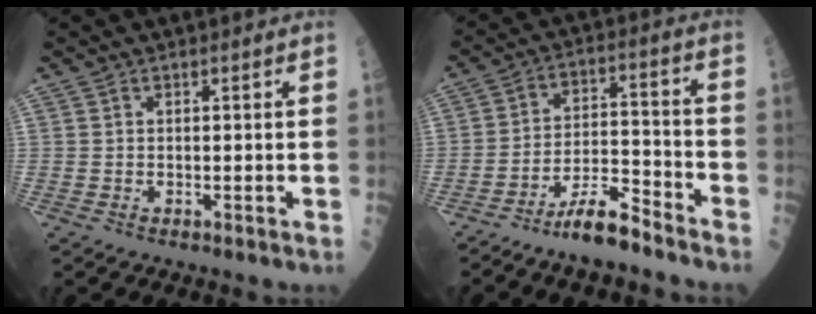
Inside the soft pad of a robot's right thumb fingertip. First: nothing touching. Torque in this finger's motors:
{"motor_torque": [2.64, 2.04, 0.81, -0.75, -0.01]}